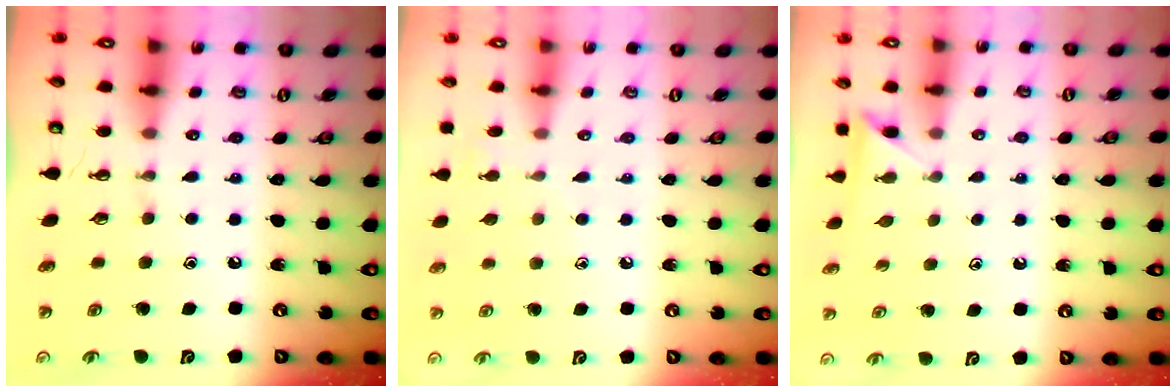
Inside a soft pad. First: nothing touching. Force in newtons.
{"total": 4.9, "press": 4.8, "slide": 0.4}
{"total": 3.3, "press": 3.3, "slide": 0.4}